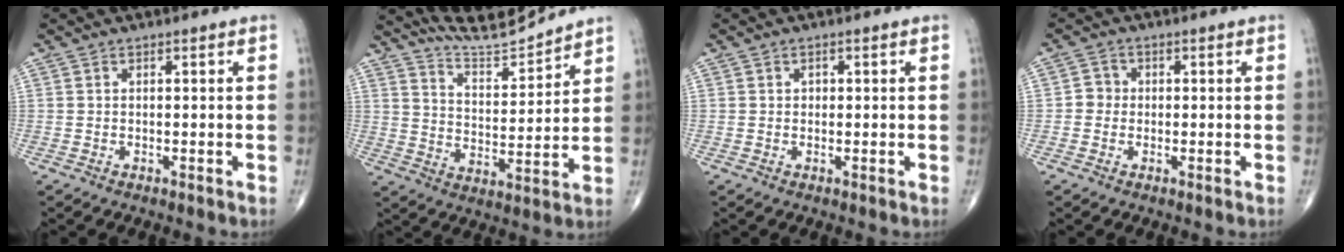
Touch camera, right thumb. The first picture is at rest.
{"total": 9.5, "force": [9.4, 0.3, 1.4], "torque": [-0.016, -0.065, 0.175]}
{"total": 0.8, "force": [0.1, 0.7, 0.4], "torque": [0.000, 0.002, 0.001]}
{"total": 2.5, "force": [-0.3, 2.3, 0.7], "torque": [0.004, 0.008, -0.011]}